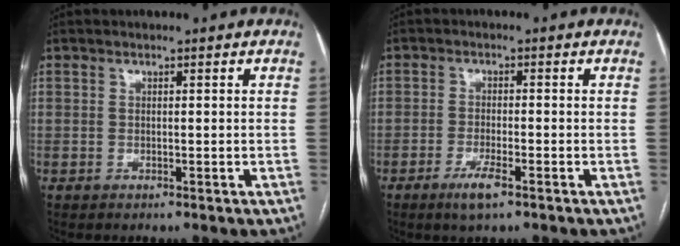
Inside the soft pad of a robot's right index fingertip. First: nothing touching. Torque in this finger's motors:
{"motor_torque": [0.14, 0.08, -0.02, 0.03]}